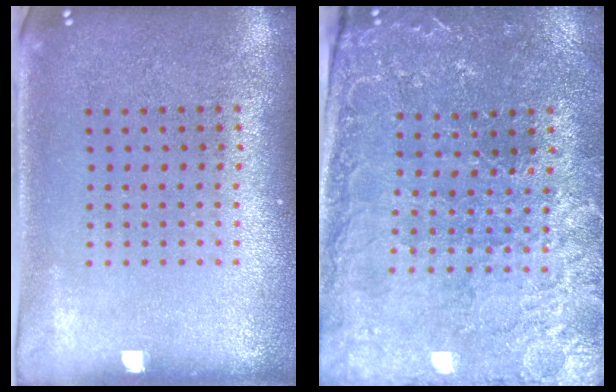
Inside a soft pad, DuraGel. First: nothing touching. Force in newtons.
{"total": 1.5, "press": 1.4, "slide": 0.5}